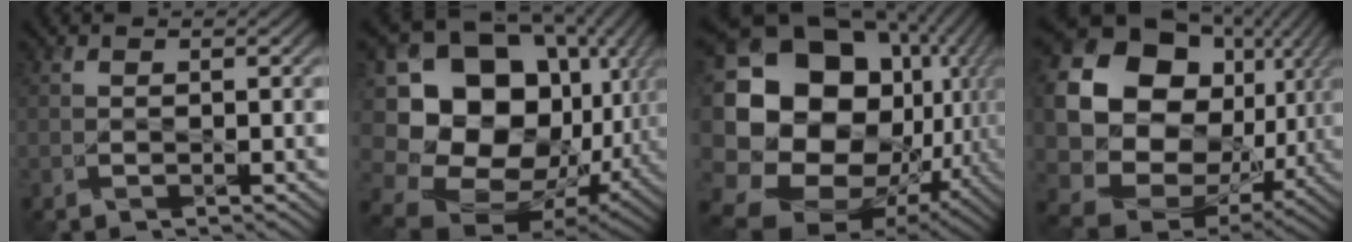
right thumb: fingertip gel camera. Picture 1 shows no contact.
{"total": 19.6, "force": [0.2, 15.4, 12.1], "torque": [-0.263, -0.033, 0.043]}
{"total": 23.0, "force": [-0.9, 18.2, 14.0], "torque": [-0.328, -0.023, -0.010]}
{"total": 21.2, "force": [3.5, 17.1, 12.0], "torque": [-0.273, -0.031, 0.105]}